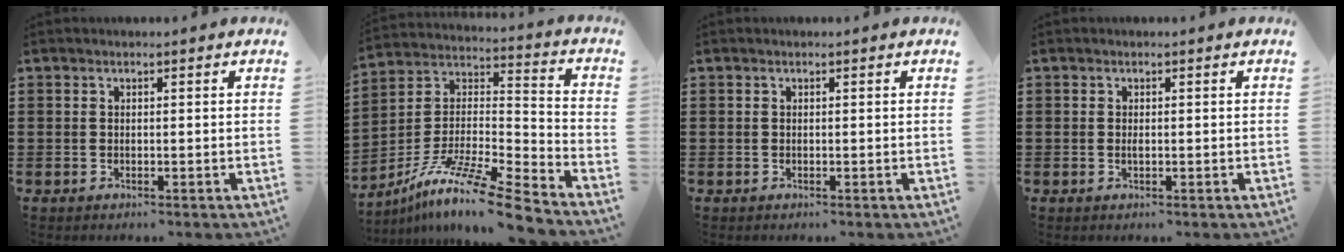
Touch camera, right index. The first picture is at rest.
{"total": 11.8, "force": [-9.5, 0.3, 7.0], "torque": [-0.129, 0.003, -0.185]}
{"total": 0.0}
{"total": 0.7, "force": [0.0, 0.3, 0.6], "torque": [-0.013, -0.002, 0.000]}